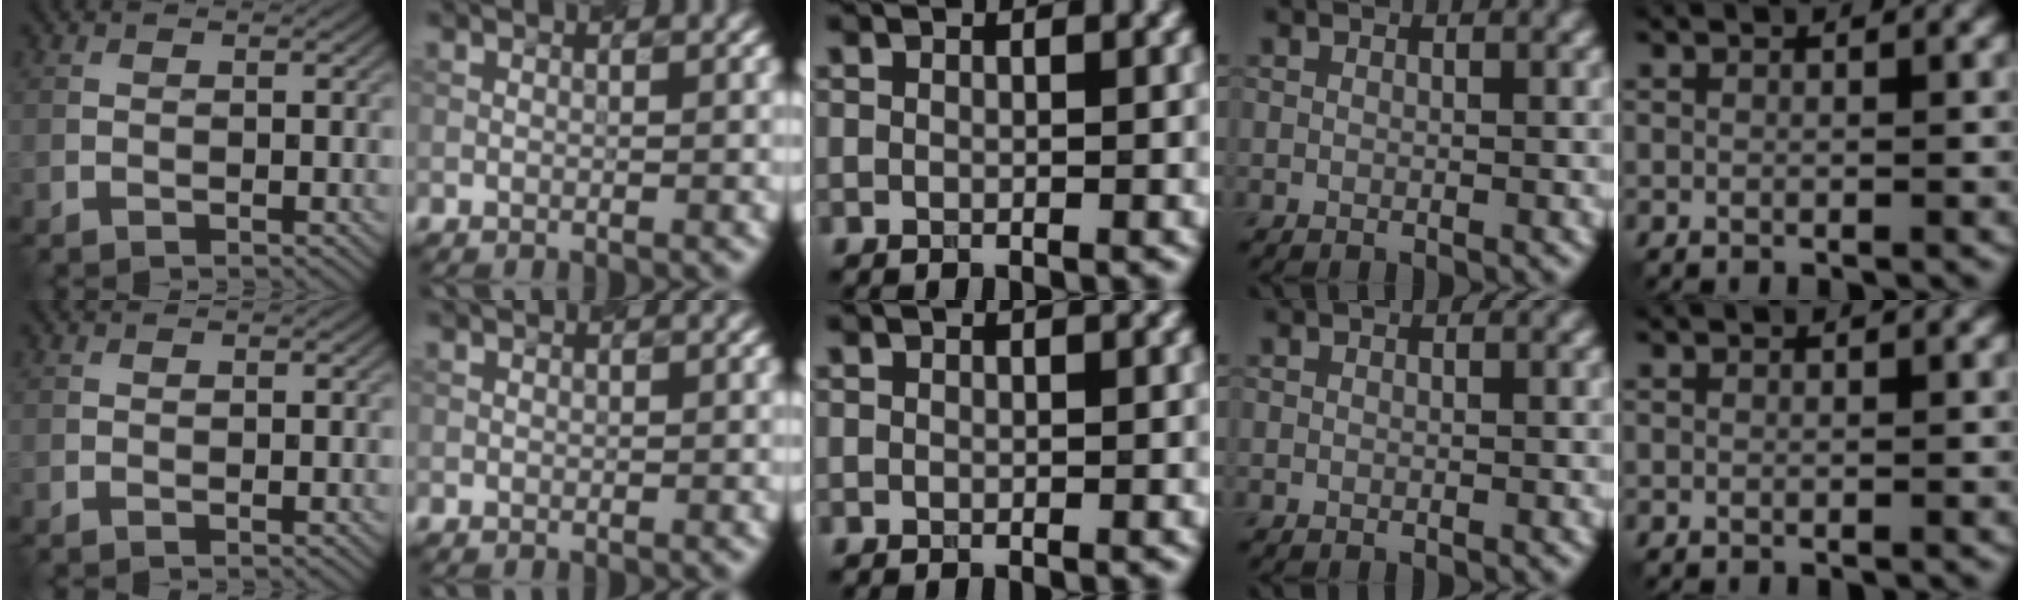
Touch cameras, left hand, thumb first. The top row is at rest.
{"index": {"total": 0.5, "force": [0.0, -0.2, -0.5], "torque": [0.003, 0.001, 0.006]}}